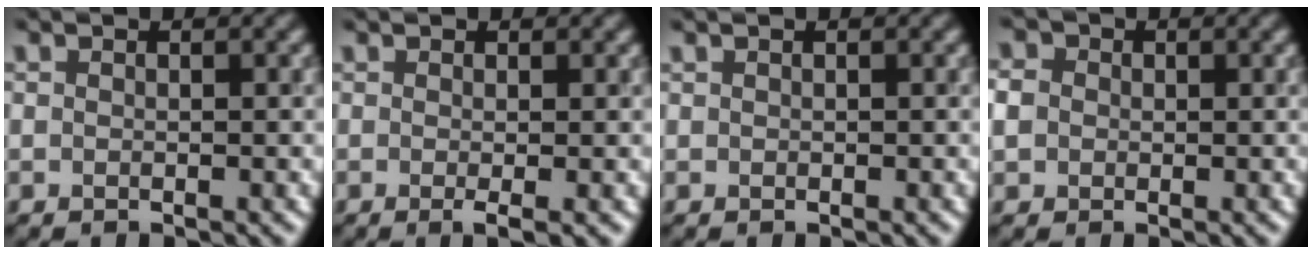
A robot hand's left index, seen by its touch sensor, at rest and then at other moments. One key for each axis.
{"total": 1.5, "fx": -0.3, "fy": 0.3, "fz": 1.4, "tx": -0.021, "ty": -0.009, "tz": -0.006}
{"total": 0.0}
{"total": 3.0, "fx": 0.5, "fy": 2.7, "fz": 1.3, "tx": -0.031, "ty": 0.018, "tz": -0.002}